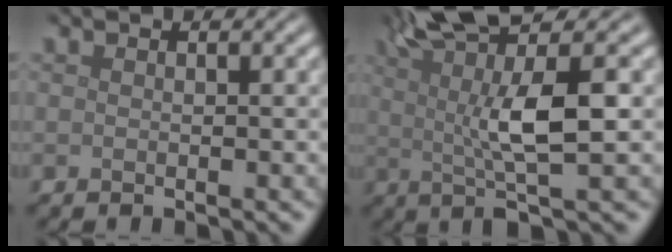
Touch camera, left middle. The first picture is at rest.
{"total": 7.7, "force": [1.8, 1.8, 7.3], "torque": [-0.119, 0.011, 0.032]}